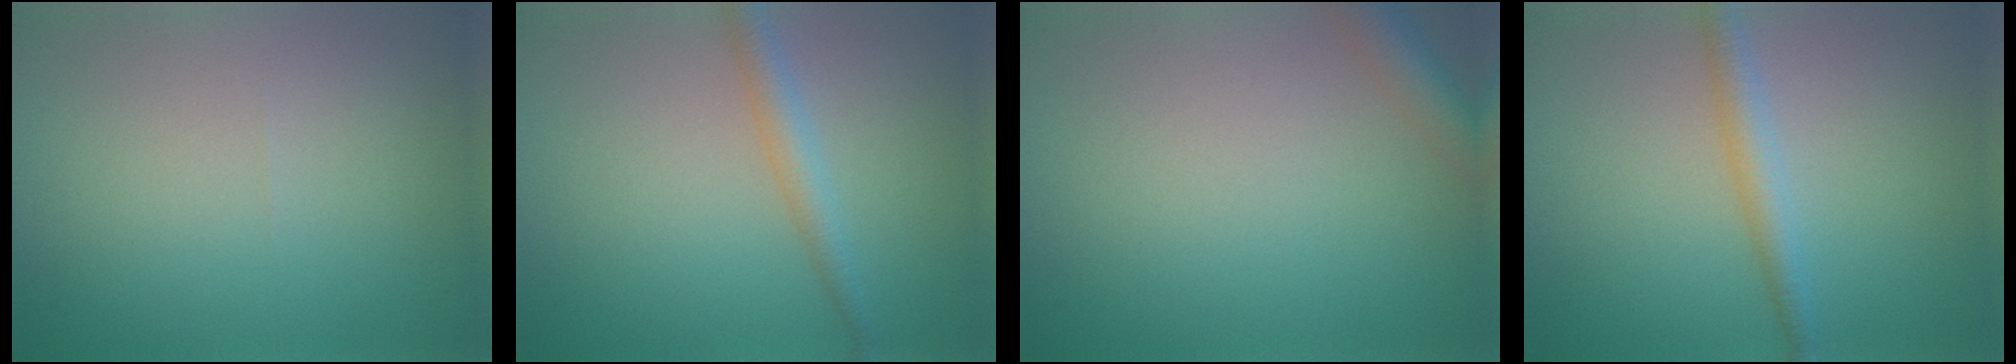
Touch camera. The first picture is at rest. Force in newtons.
{"total": 2.4, "press": 2.4, "slide": 0.1}
{"total": 2.9, "press": 2.9, "slide": 0.2}
{"total": 2.5, "press": 2.5, "slide": 0.0}